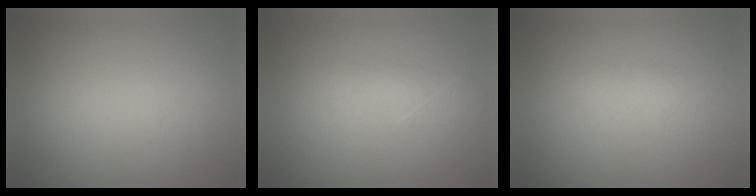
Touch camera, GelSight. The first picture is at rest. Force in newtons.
{"total": 2.2}
{"total": 1.5}